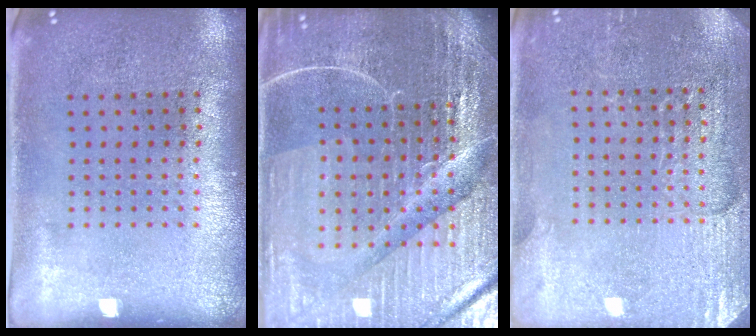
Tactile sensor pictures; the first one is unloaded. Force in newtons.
{"total": 5.8, "press": 5.3, "slide": 2.4}
{"total": 2.9, "press": 2.8, "slide": 0.2}